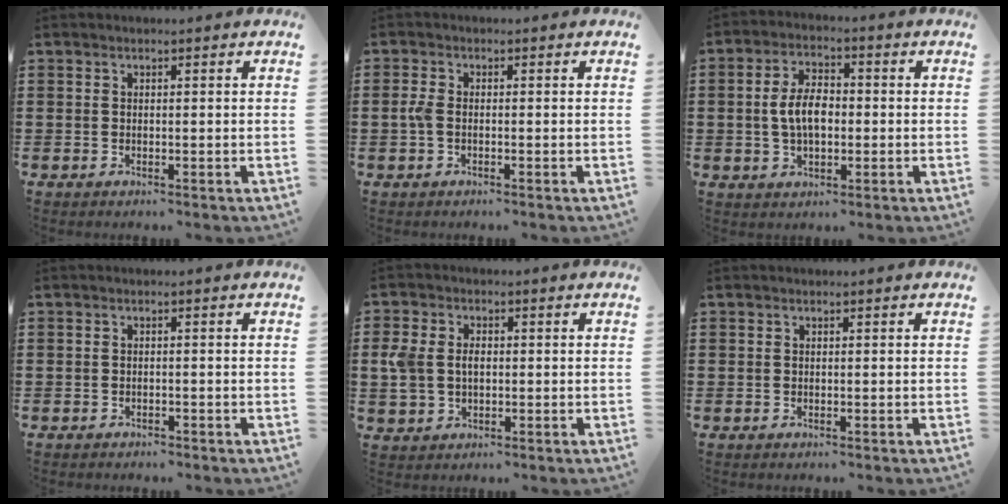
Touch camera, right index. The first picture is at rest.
{"total": 2.2, "force": [-0.4, 1.2, 1.8], "torque": [-0.051, -0.003, -0.013]}
{"total": 6.4, "force": [-0.3, 3.6, 5.3], "torque": [-0.115, 0.001, -0.015]}
{"total": 0.8, "force": [-0.7, 0.2, 0.1], "torque": [-0.005, -0.001, -0.015]}
{"total": 4.0, "force": [0.1, 3.1, 2.6], "torque": [-0.072, 0.007, -0.004]}
{"total": 0.0}